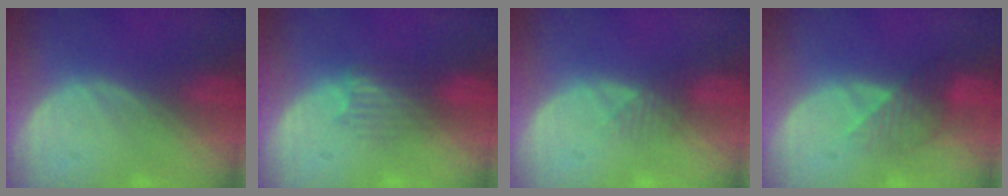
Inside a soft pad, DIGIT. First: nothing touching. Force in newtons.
{"total": 3.2, "press": 3.1, "slide": 1.0}
{"total": 1.9, "press": 1.6, "slide": 1.0}
{"total": 3.9, "press": 3.7, "slide": 1.4}